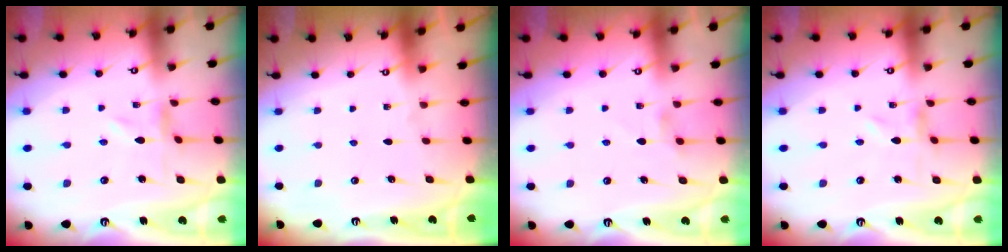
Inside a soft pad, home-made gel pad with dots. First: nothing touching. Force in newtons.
{"total": 0.0}
{"total": 2.7, "press": 2.7, "slide": 0.3}
{"total": 0.0}